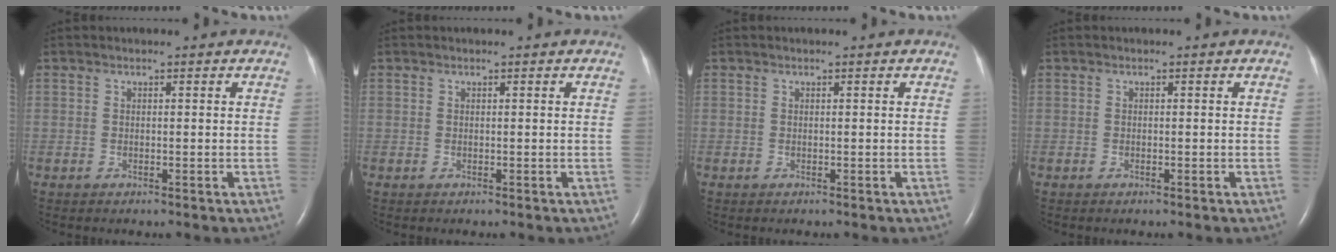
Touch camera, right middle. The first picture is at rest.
{"total": 0.0}
{"total": 0.0}
{"total": 0.0}